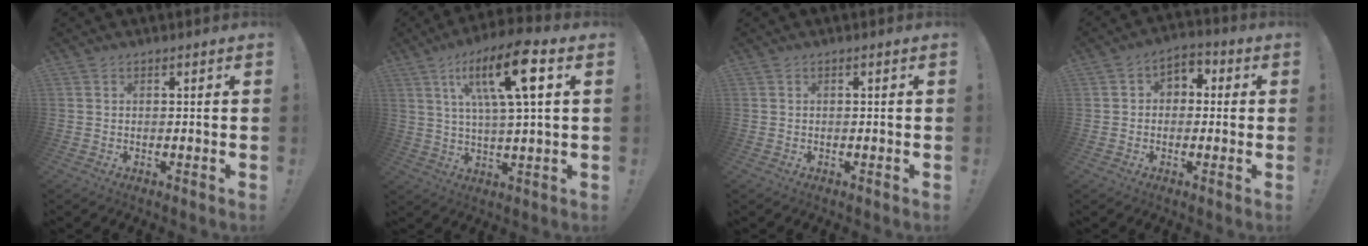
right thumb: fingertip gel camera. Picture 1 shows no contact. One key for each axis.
{"total": 16.0, "fx": 6.0, "fy": 3.4, "fz": 14.4, "tx": -0.245, "ty": -0.010, "tz": 0.086}
{"total": 0.0}
{"total": 4.6, "fx": -0.7, "fy": 4.0, "fz": 2.1, "tx": -0.029, "ty": 0.019, "tz": -0.011}